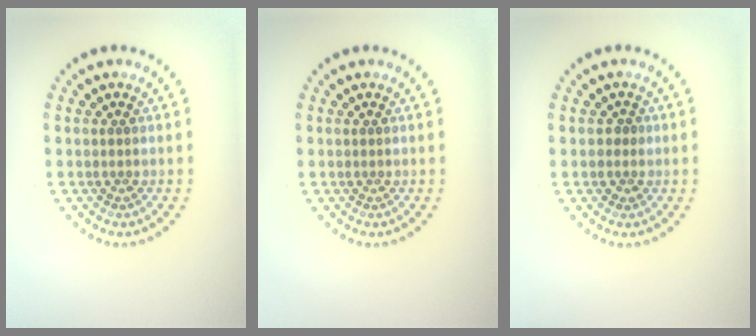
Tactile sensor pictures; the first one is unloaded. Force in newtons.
{"total": 0.0}
{"total": 1.1, "press": 1.0, "slide": 0.4}